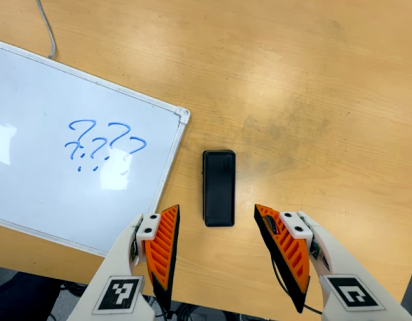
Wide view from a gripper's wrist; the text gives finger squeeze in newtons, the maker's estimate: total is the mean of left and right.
{"total": 0.0}